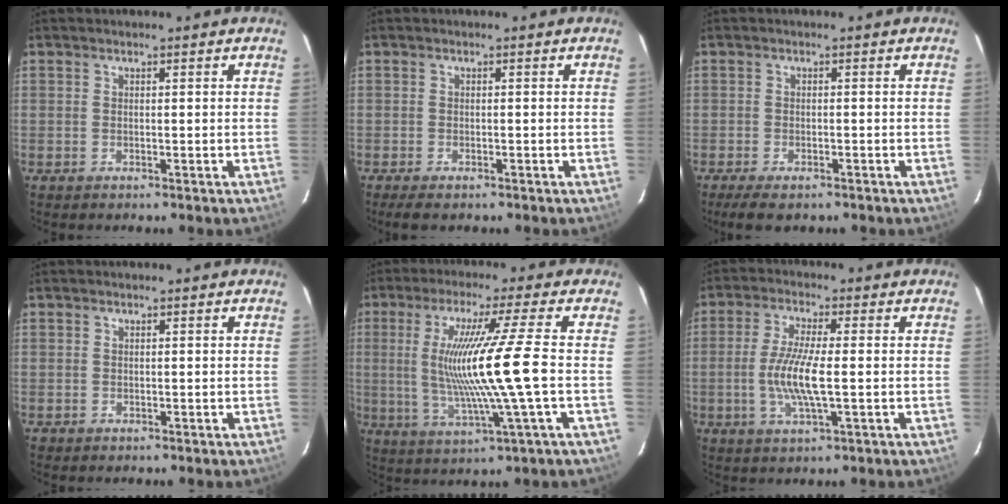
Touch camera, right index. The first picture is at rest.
{"total": 3.2, "force": [-2.4, 1.1, 1.8], "torque": [-0.043, -0.012, -0.041]}
{"total": 5.2, "force": [-3.8, 1.8, 3.0], "torque": [-0.073, -0.020, -0.063]}
{"total": 0.5, "force": [-0.2, 0.5, -0.1], "torque": [0.002, 0.002, -0.001]}
{"total": 14.6, "force": [-0.2, -1.8, 14.5], "torque": [-0.254, -0.019, 0.009]}
{"total": 8.7, "force": [-1.2, 1.4, 8.5], "torque": [-0.172, -0.005, -0.026]}